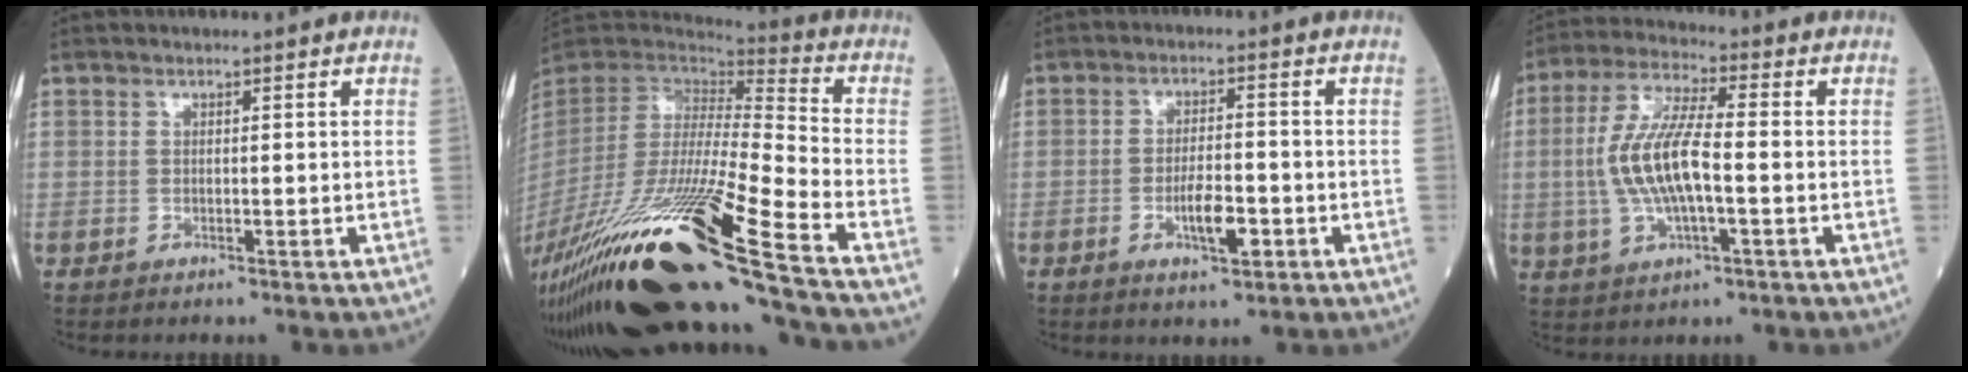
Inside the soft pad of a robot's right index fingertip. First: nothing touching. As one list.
[{"total": 29.3, "force": [-18.8, -0.1, 22.5], "torque": [-0.418, -0.076, -0.347]}, {"total": 5.5, "force": [-2.0, 1.5, 4.9], "torque": [-0.088, -0.001, -0.032]}, {"total": 10.7, "force": [-0.9, 2.6, 10.3], "torque": [-0.219, 0.006, -0.017]}]